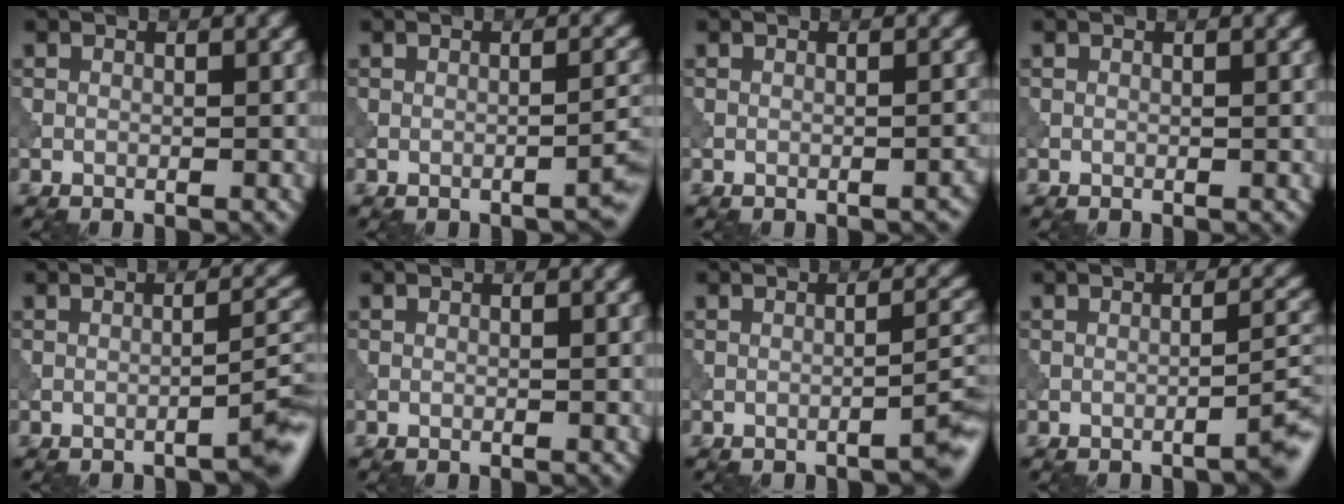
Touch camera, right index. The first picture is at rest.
{"total": 1.9, "force": [-1.3, 0.3, 1.3], "torque": [-0.015, 0.009, -0.023]}
{"total": 0.7, "force": [-0.6, 0.2, 0.4], "torque": [-0.008, 0.000, -0.007]}
{"total": 0.0}
{"total": 3.1, "force": [-2.2, 0.3, 2.1], "torque": [-0.022, 0.019, -0.041]}
{"total": 0.0}
{"total": 2.4, "force": [-1.7, 0.3, 1.6], "torque": [-0.016, 0.015, -0.034]}
{"total": 2.3, "force": [-1.6, 0.2, 1.7], "torque": [-0.018, 0.015, -0.034]}